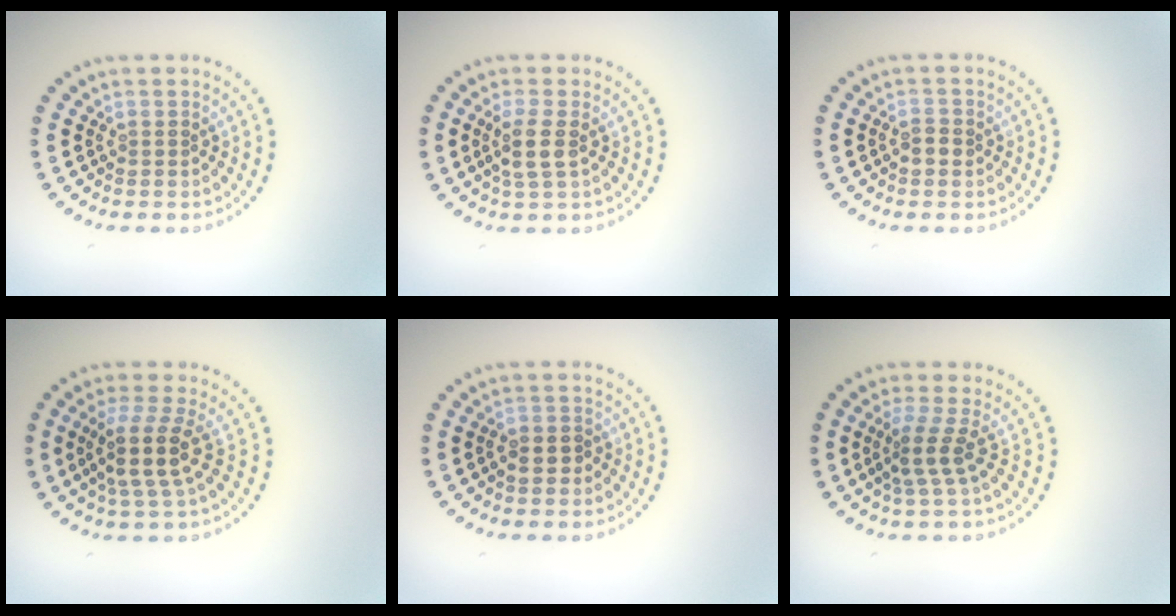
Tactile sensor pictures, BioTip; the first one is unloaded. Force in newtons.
{"total": 2.4, "press": 2.0, "slide": 1.2}
{"total": 1.3, "press": 1.3, "slide": 0.1}
{"total": 3.9, "press": 3.1, "slide": 2.4}
{"total": 1.7, "press": 1.6, "slide": 0.5}
{"total": 2.6, "press": 1.9, "slide": 1.9}